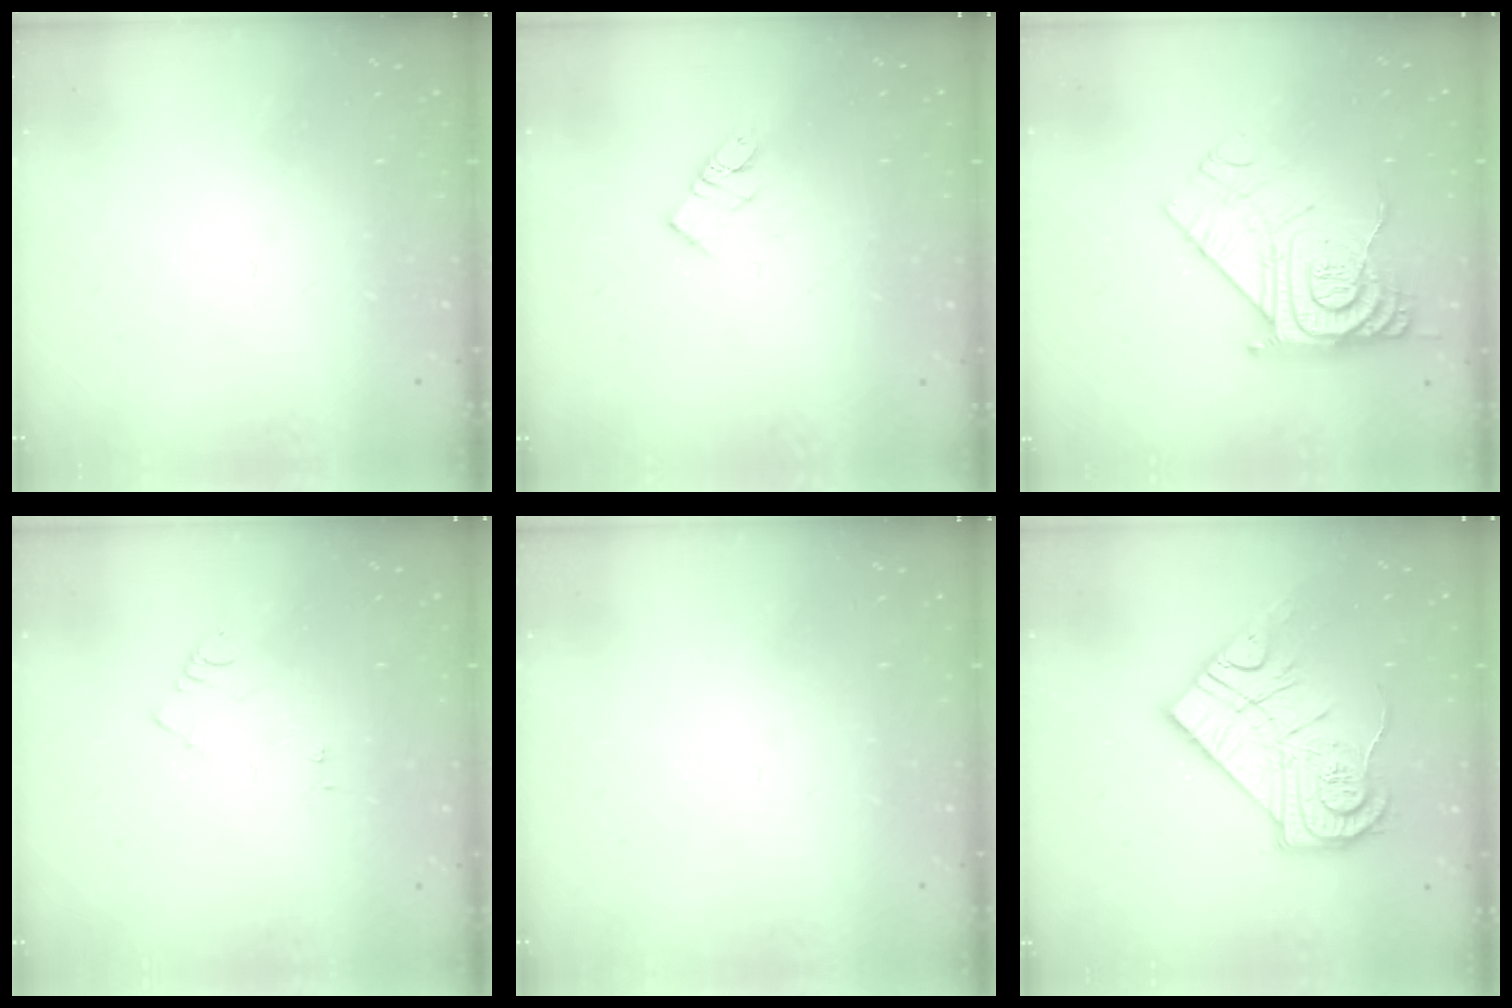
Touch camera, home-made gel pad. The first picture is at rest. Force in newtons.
{"total": 7.5, "press": 7.4, "slide": 0.4}
{"total": 14.8, "press": 14.7, "slide": 1.3}
{"total": 4.2, "press": 4.2, "slide": 0.4}
{"total": 0.0}
{"total": 18.2, "press": 18.1, "slide": 1.2}